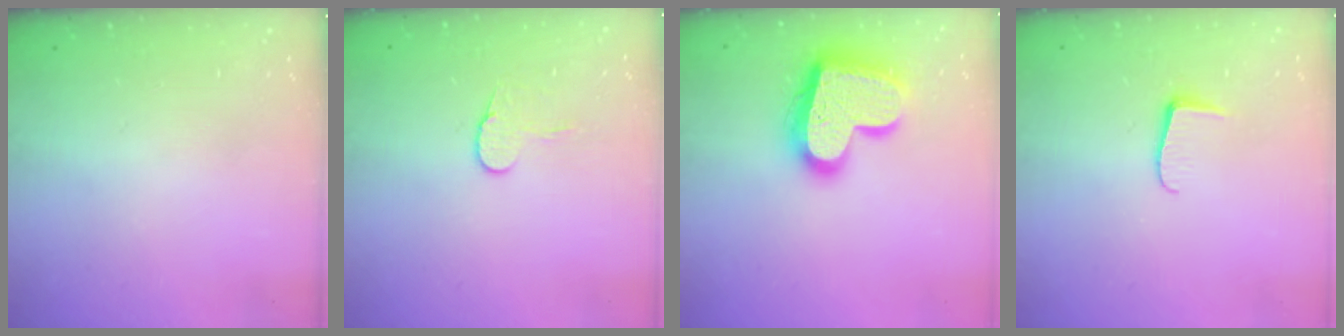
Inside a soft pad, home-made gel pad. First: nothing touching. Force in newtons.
{"total": 7.3, "press": 7.3, "slide": 0.4}
{"total": 20.4, "press": 20.3, "slide": 1.7}
{"total": 6.0, "press": 5.9, "slide": 0.6}